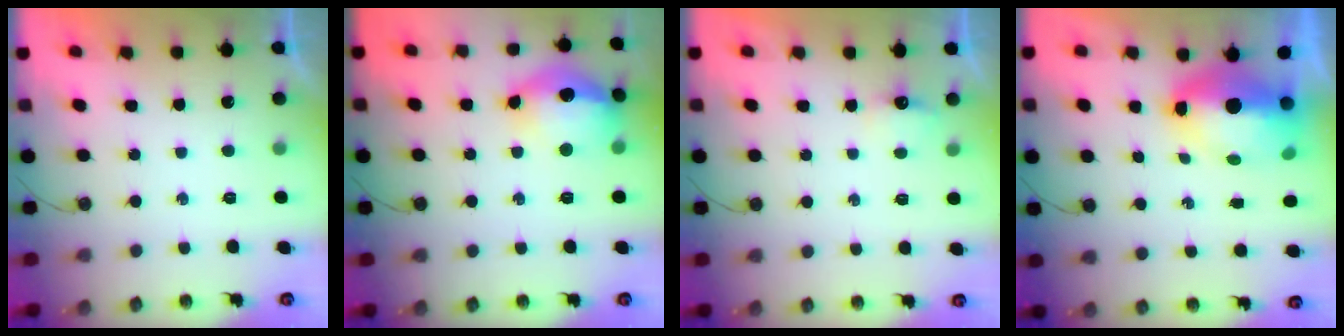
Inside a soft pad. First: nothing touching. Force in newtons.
{"total": 16.8, "press": 16.7, "slide": 1.4}
{"total": 3.9, "press": 3.9, "slide": 0.7}
{"total": 11.5, "press": 11.3, "slide": 1.8}